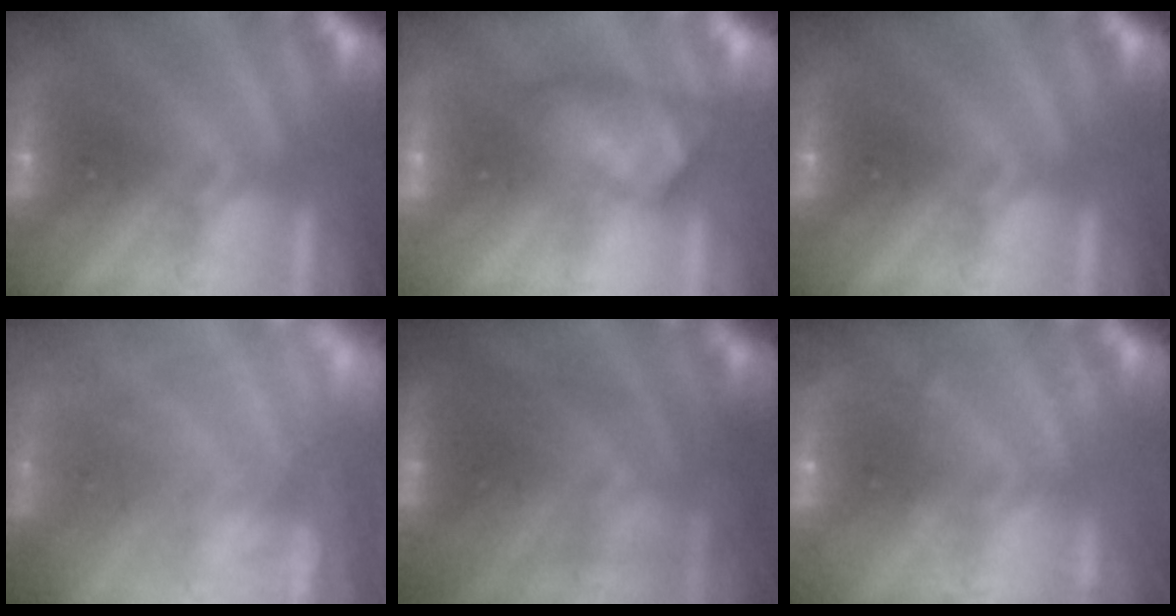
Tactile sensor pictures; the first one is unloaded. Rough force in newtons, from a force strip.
{"total": 4.5}
{"total": 0.0}
{"total": 7.7}
{"total": 5.5}
{"total": 2.3}